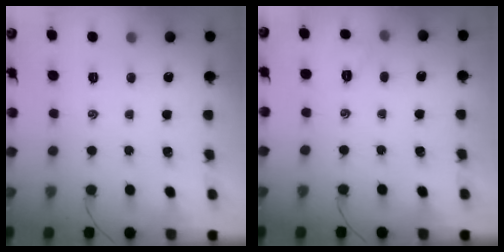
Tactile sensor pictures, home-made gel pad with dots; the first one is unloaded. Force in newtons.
{"total": 2.1, "press": 2.1, "slide": 0.6}